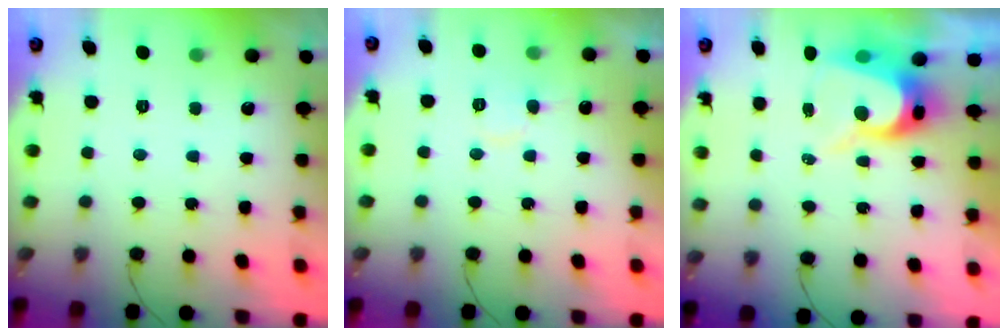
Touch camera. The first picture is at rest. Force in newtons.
{"total": 6.0, "press": 6.0, "slide": 0.5}
{"total": 8.9, "press": 8.9, "slide": 0.7}